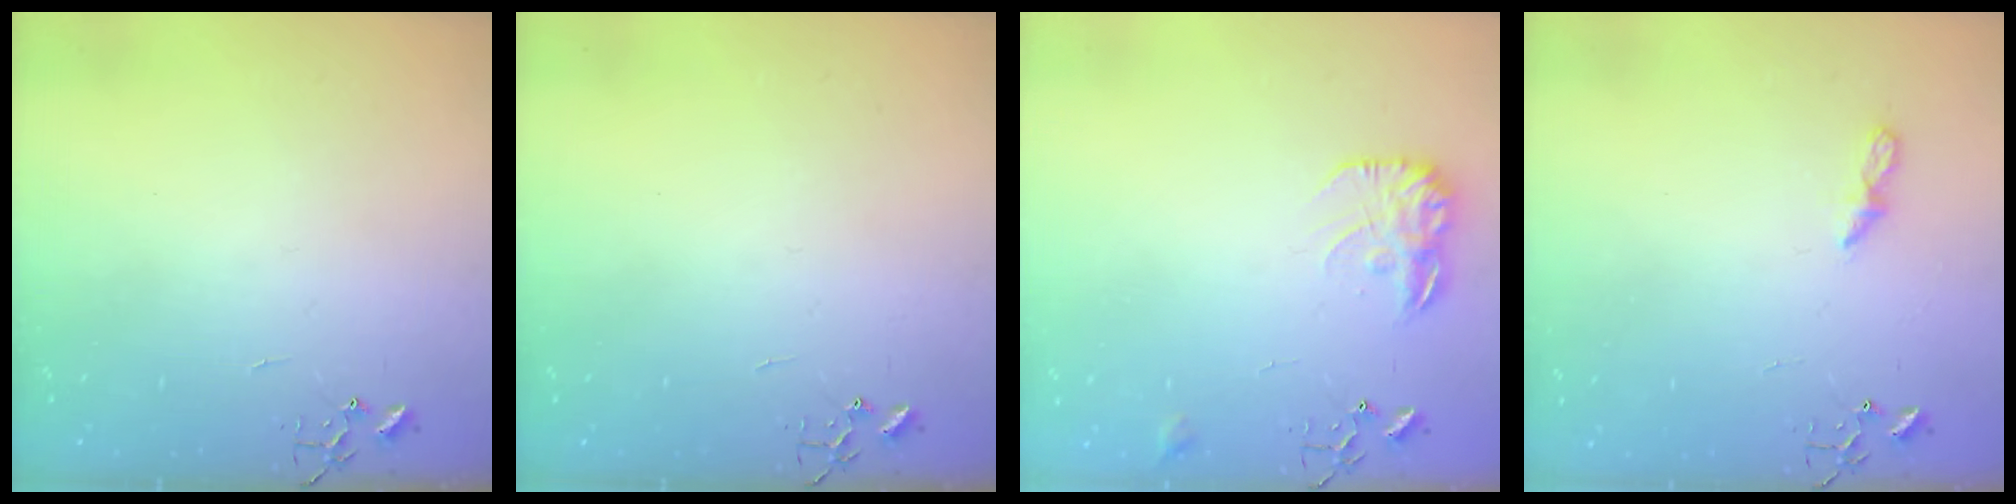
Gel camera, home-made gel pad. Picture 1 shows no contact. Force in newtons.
{"total": 0.0}
{"total": 11.7, "press": 11.7, "slide": 0.4}
{"total": 5.5, "press": 5.5, "slide": 0.5}